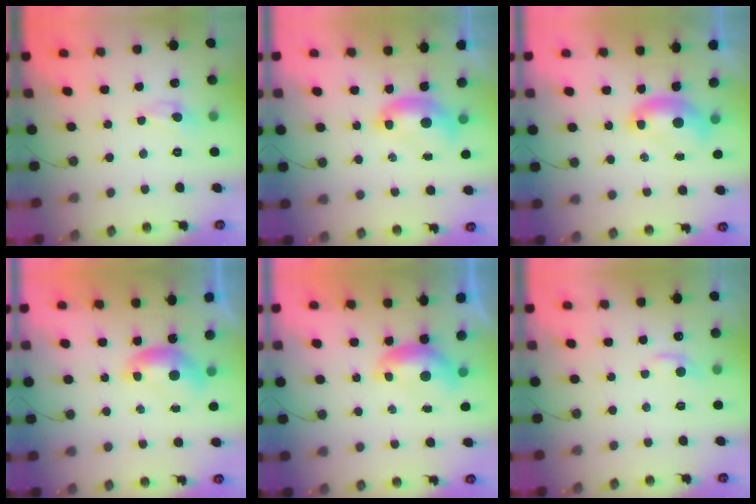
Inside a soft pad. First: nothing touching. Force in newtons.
{"total": 2.0, "press": 2.0, "slide": 0.4}
{"total": 2.0, "press": 2.0, "slide": 0.4}
{"total": 0.0}
{"total": 1.1, "press": 1.1, "slide": 0.2}
{"total": 0.9, "press": 0.5, "slide": 0.7}